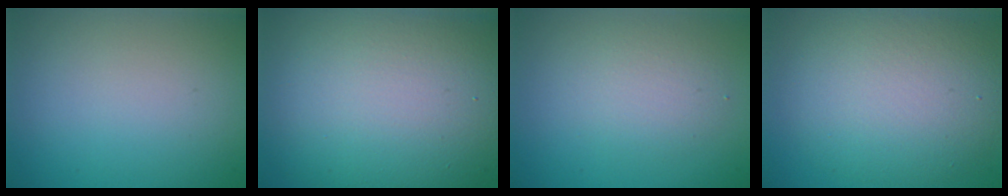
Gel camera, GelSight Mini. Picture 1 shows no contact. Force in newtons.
{"total": 15.6, "press": 15.6, "slide": 1.1}
{"total": 2.6, "press": 2.6, "slide": 0.2}
{"total": 7.9, "press": 7.9, "slide": 0.4}